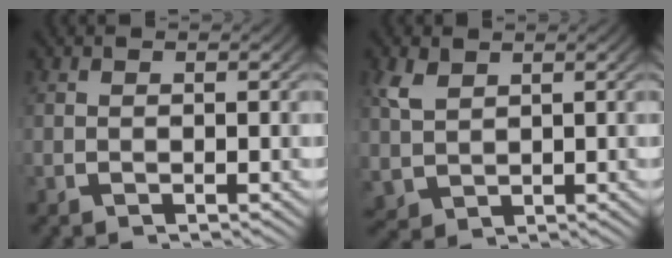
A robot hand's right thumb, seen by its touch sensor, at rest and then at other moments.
{"total": 3.4, "force": [1.0, 2.7, 1.8], "torque": [-0.045, -0.014, 0.039]}